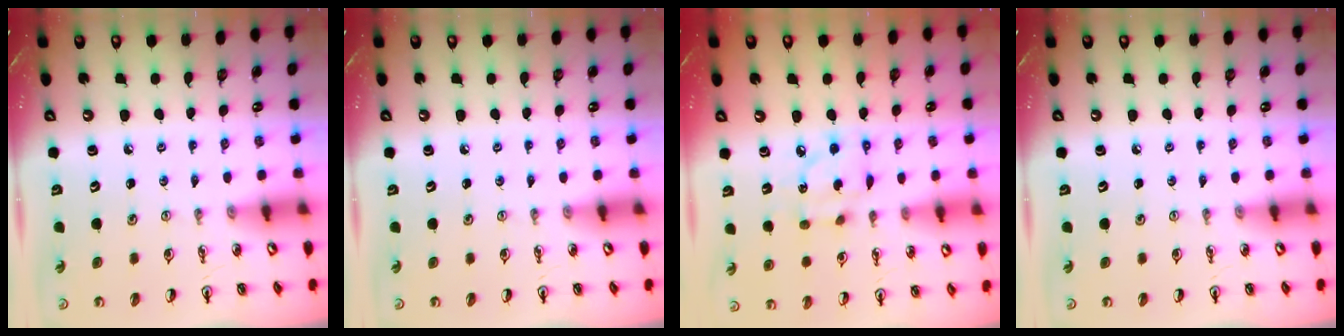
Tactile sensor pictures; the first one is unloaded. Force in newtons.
{"total": 0.0}
{"total": 7.0, "press": 7.0, "slide": 0.4}
{"total": 0.0}